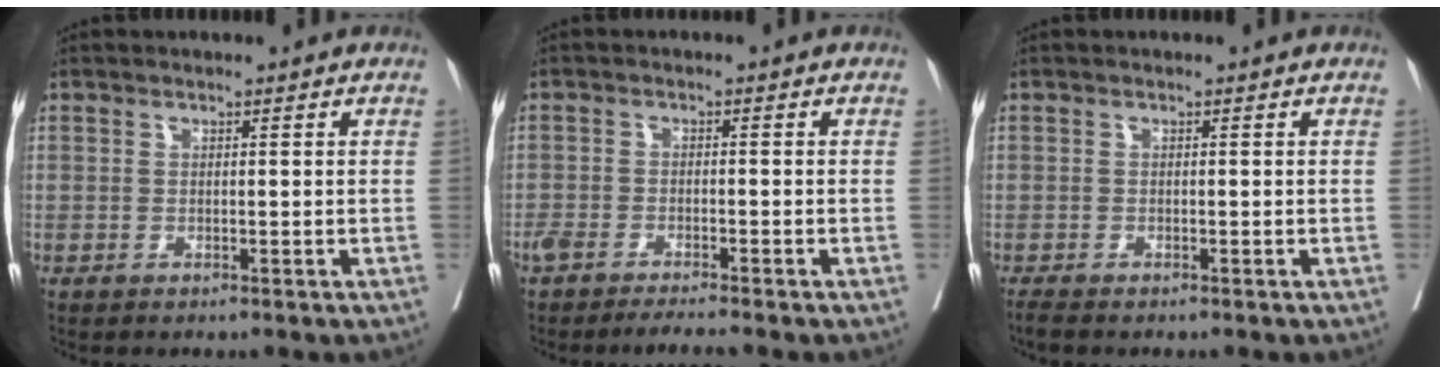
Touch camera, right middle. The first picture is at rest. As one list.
[{"total": 4.8, "force": [-4.2, 0.1, 2.2], "torque": [-0.036, -0.007, -0.072]}, {"total": 1.3, "force": [-1.2, 0.1, 0.6], "torque": [-0.018, -0.007, -0.022]}]